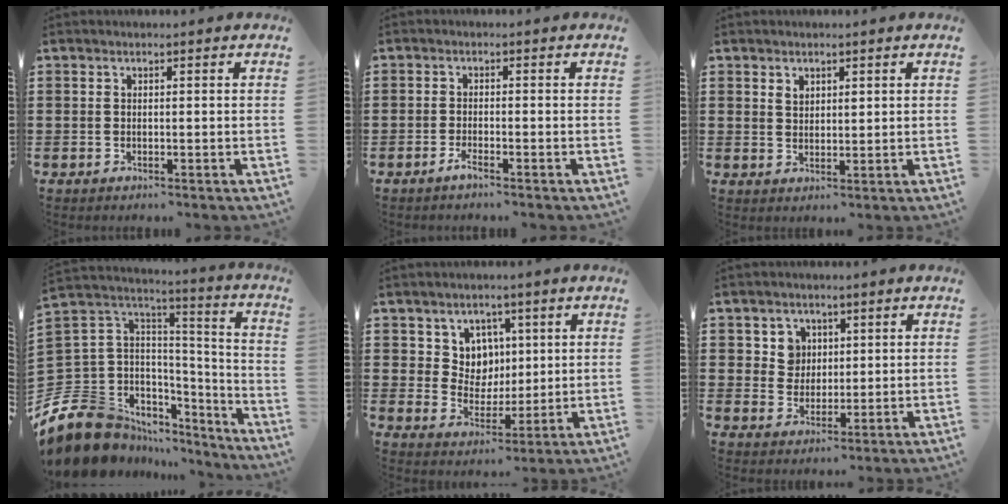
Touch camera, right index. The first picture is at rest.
{"total": 1.7, "force": [-1.3, -0.1, 1.0], "torque": [-0.020, -0.007, -0.023]}
{"total": 1.6, "force": [1.2, 0.9, 0.4], "torque": [-0.003, 0.001, 0.021]}
{"total": 13.9, "force": [-9.1, 9.1, 5.1], "torque": [-0.158, 0.005, -0.166]}
{"total": 6.2, "force": [2.9, 5.4, 1.0], "torque": [-0.045, 0.000, 0.053]}
{"total": 4.1, "force": [1.7, 3.6, 0.9], "torque": [-0.028, 0.009, 0.030]}